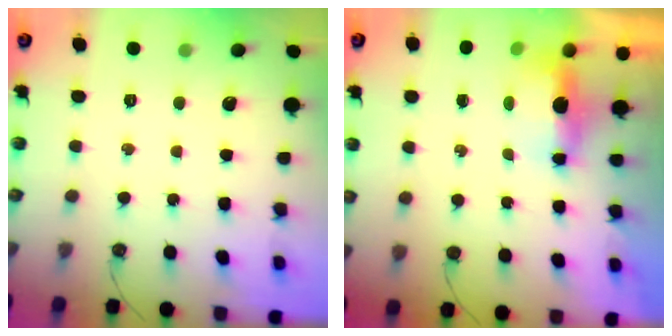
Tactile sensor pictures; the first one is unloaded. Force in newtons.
{"total": 11.6, "press": 6.5, "slide": 9.7}